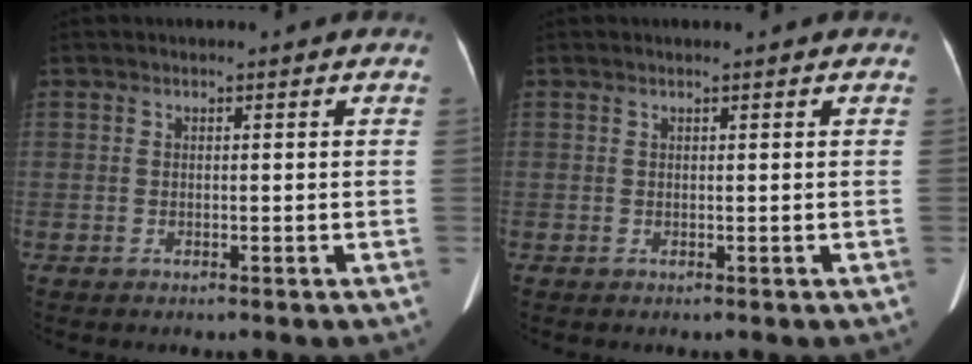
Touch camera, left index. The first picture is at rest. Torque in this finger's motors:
{"motor_torque": [-0.72, 0.30, -0.13, -0.06]}